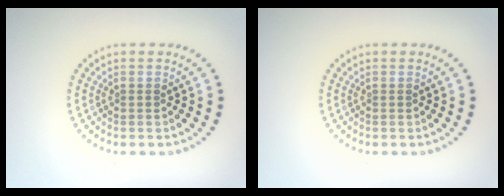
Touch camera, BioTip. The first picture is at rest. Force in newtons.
{"total": 0.0}